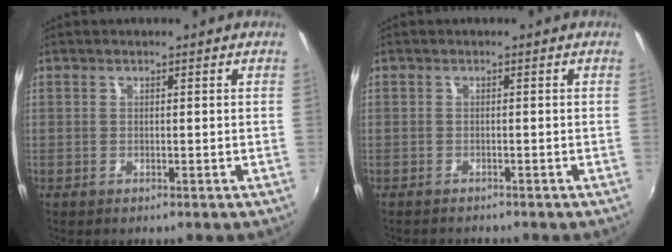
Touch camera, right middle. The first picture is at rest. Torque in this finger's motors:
{"motor_torque": [-0.12, -0.05, -0.04, 0.00]}